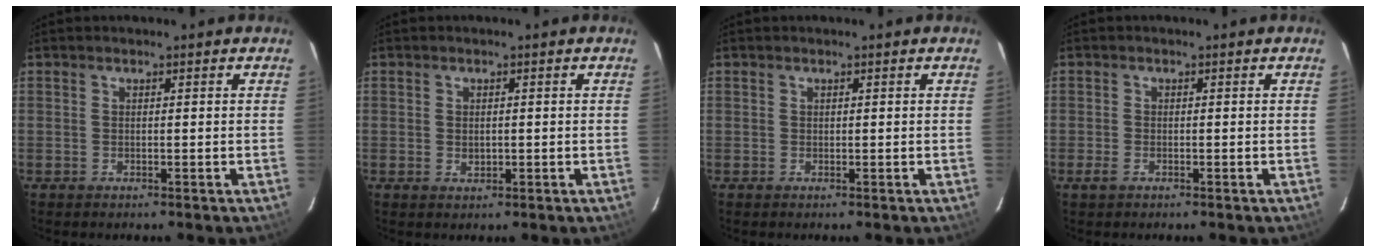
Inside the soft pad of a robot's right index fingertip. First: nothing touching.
{"total": 1.6, "force": [-0.1, 1.2, 1.1], "torque": [-0.017, 0.001, -0.001]}
{"total": 0.0}
{"total": 1.6, "force": [-1.0, 0.8, 1.0], "torque": [-0.022, -0.002, -0.020]}